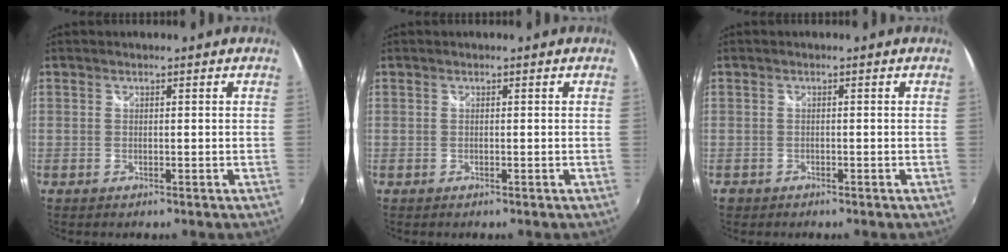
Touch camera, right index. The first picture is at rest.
{"total": 0.0}
{"total": 1.2, "force": [-0.8, 1.0, 0.0], "torque": [-0.006, 0.001, -0.013]}